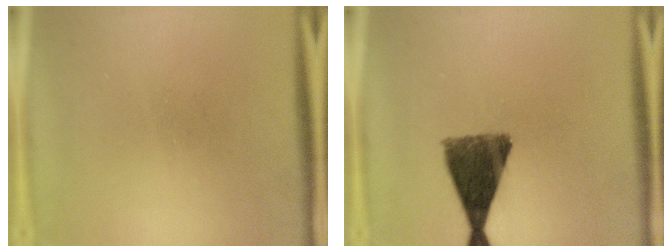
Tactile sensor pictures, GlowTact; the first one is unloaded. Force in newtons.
{"total": 10.4}